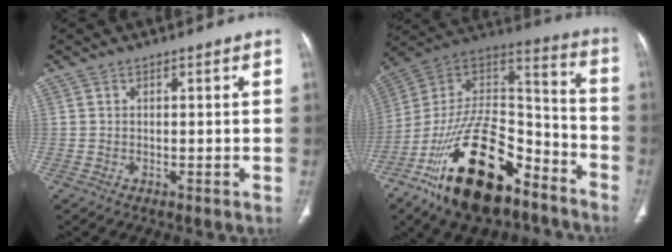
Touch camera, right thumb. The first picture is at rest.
{"total": 27.3, "force": [-15.5, 13.0, 18.3], "torque": [-0.318, 0.076, -0.262]}